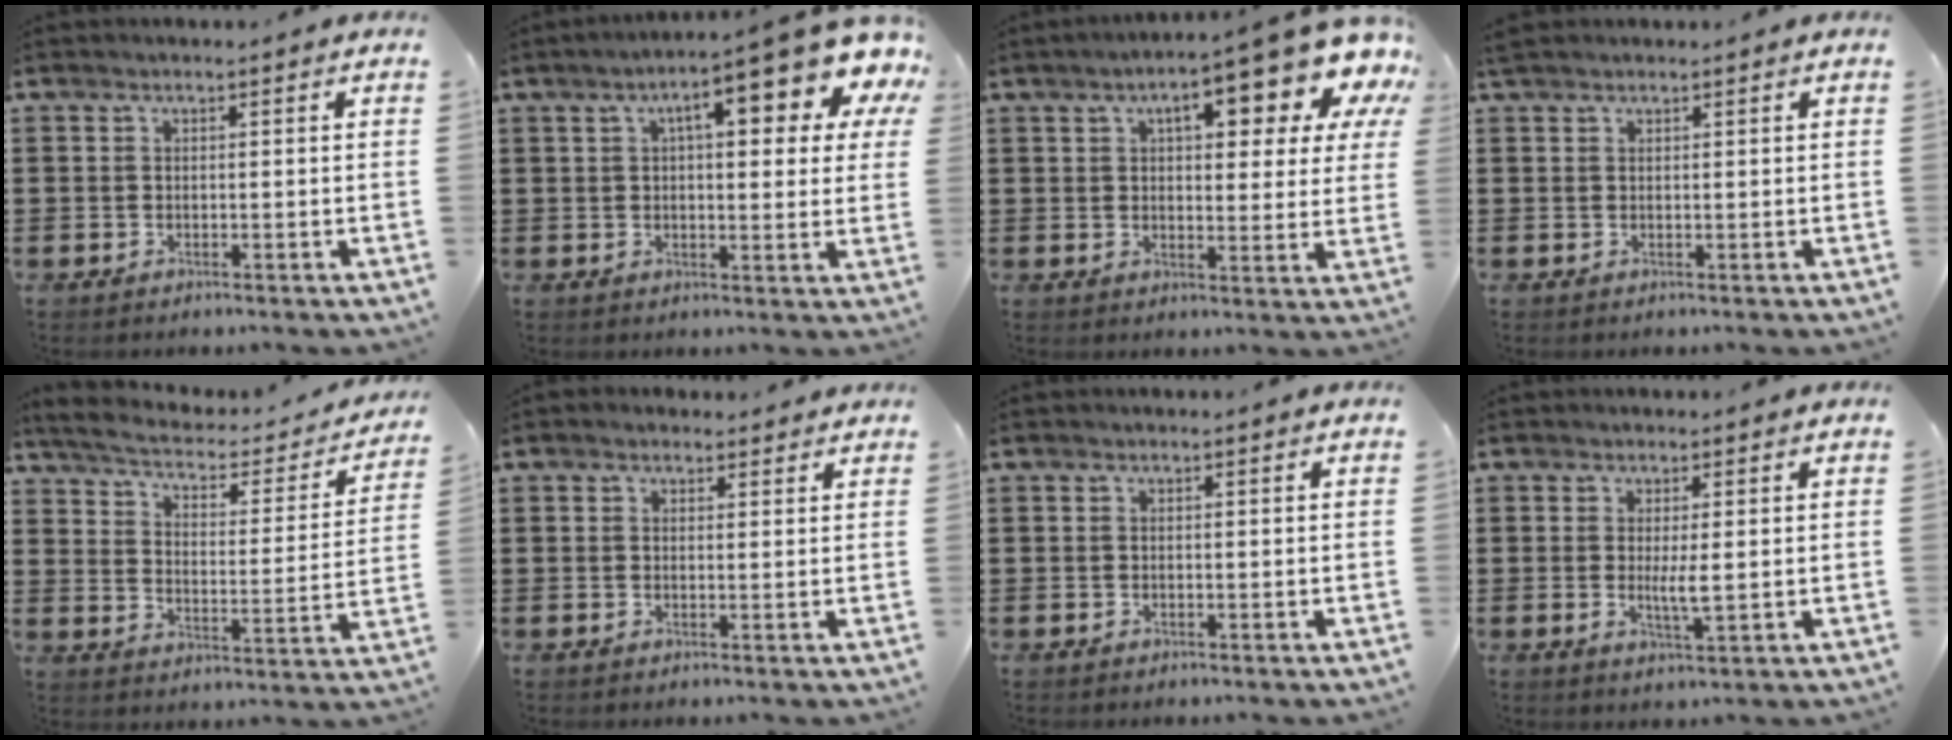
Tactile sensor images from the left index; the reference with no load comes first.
{"total": 11.7, "force": [6.4, 3.4, 9.2], "torque": [-0.133, -0.026, 0.097]}
{"total": 12.5, "force": [7.8, 4.1, 9.0], "torque": [-0.128, -0.042, 0.120]}
{"total": 1.0, "force": [0.9, 0.3, 0.4], "torque": [-0.009, 0.002, 0.017]}
{"total": 3.3, "force": [2.6, 0.9, 1.9], "torque": [-0.053, -0.021, 0.036]}
{"total": 1.5, "force": [1.4, 0.6, 0.2], "torque": [-0.006, 0.006, 0.027]}
{"total": 0.0}
{"total": 3.2, "force": [0.3, 0.4, 3.2], "torque": [-0.059, -0.006, 0.004]}